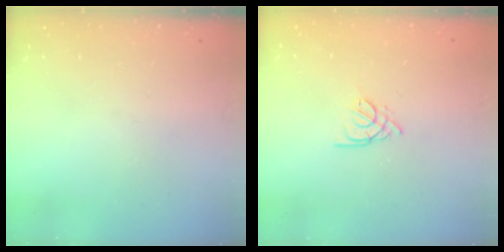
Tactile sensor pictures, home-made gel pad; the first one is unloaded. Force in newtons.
{"total": 2.7, "press": 2.6, "slide": 0.5}